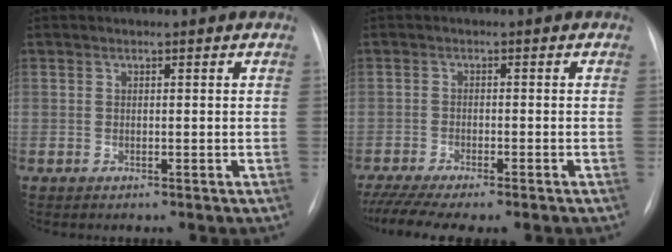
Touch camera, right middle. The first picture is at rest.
{"total": 9.9, "force": [-8.1, 1.2, 5.4], "torque": [-0.084, -0.009, -0.124]}